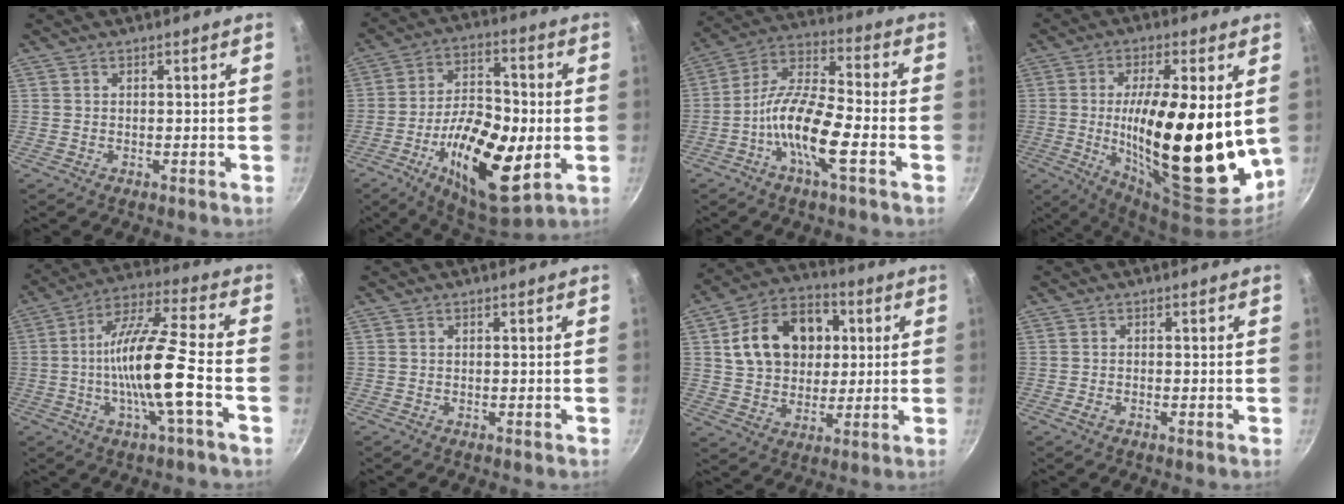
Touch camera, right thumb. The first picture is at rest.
{"total": 20.3, "force": [-4.7, 9.2, 17.5], "torque": [-0.282, 0.012, -0.077]}
{"total": 13.5, "force": [-4.8, 3.9, 12.0], "torque": [-0.225, 0.040, -0.107]}
{"total": 24.4, "force": [0.6, 8.6, 22.9], "torque": [-0.333, -0.027, 0.009]}
{"total": 14.9, "force": [-3.2, 1.7, 14.4], "torque": [-0.261, 0.033, -0.070]}
{"total": 0.0}
{"total": 18.7, "force": [4.2, 14.3, 11.4], "torque": [-0.162, 0.017, 0.064]}
{"total": 0.6, "force": [-0.4, 0.3, 0.4], "torque": [-0.010, 0.002, -0.010]}